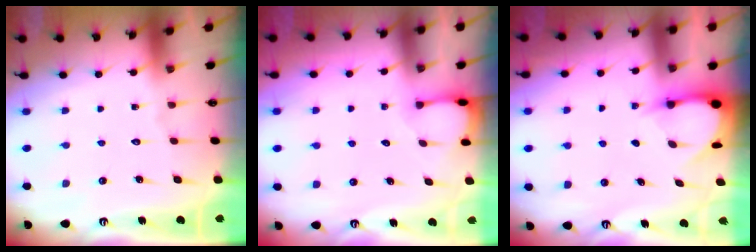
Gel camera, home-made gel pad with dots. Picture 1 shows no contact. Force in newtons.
{"total": 2.0, "press": 2.0, "slide": 0.3}
{"total": 3.3, "press": 3.3, "slide": 0.4}